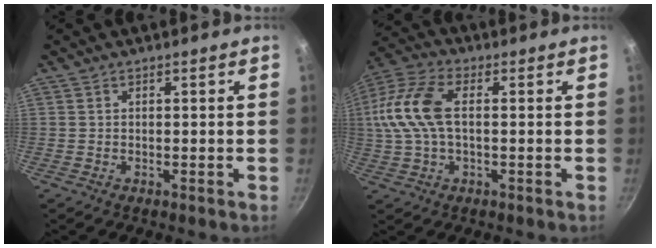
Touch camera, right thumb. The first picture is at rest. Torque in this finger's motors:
{"motor_torque": [-0.31, 1.05, 1.06, -0.48, 0.29]}